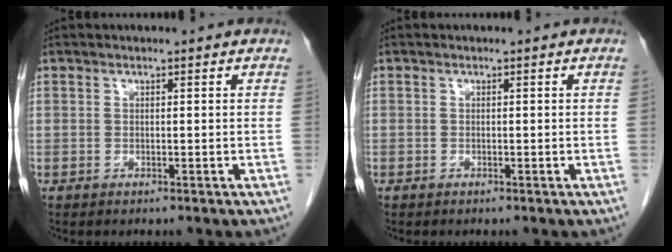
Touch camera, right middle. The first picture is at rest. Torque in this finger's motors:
{"motor_torque": [1.47, -0.67, 0.24, -0.21]}